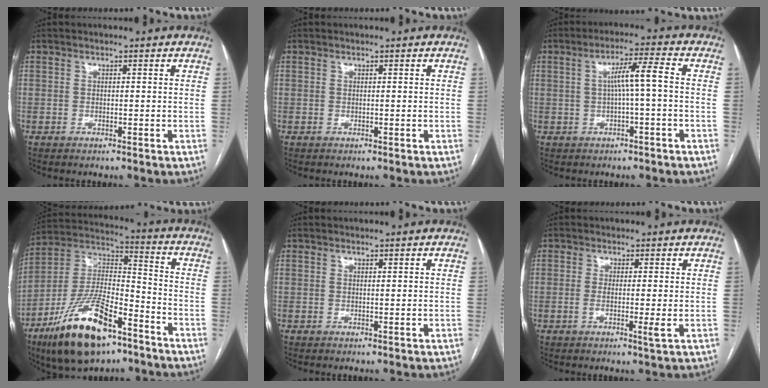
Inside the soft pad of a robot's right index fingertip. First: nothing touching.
{"total": 0.0}
{"total": 5.3, "force": [-0.1, -0.2, 5.3], "torque": [-0.089, 0.017, 0.001]}
{"total": 19.5, "force": [-11.8, 6.3, 14.2], "torque": [-0.293, -0.007, -0.210]}
{"total": 0.0}
{"total": 2.9, "force": [-0.5, 0.0, 2.8], "torque": [-0.049, -0.005, -0.008]}